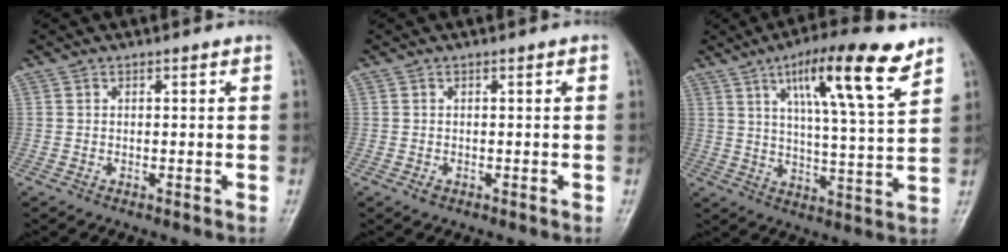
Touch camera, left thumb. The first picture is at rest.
{"total": 0.9, "force": [-0.4, 0.6, 0.4], "torque": [-0.006, 0.003, -0.005]}
{"total": 15.8, "force": [8.9, 2.7, 12.7], "torque": [-0.194, -0.036, 0.144]}